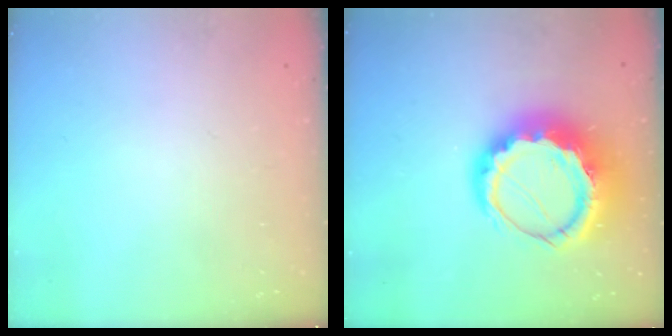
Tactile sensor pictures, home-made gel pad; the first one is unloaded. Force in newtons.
{"total": 15.7, "press": 15.4, "slide": 2.8}